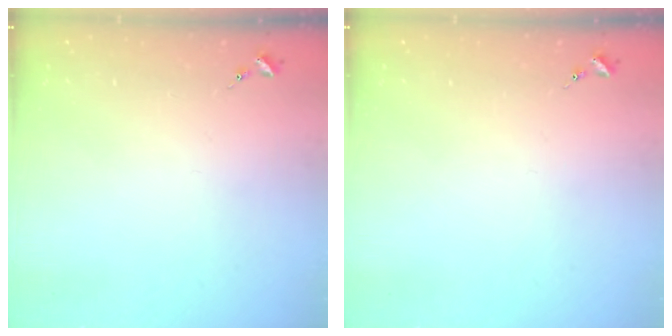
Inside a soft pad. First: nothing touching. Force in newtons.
{"total": 0.0}